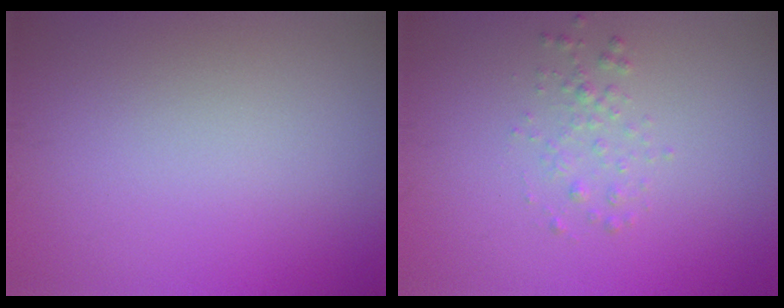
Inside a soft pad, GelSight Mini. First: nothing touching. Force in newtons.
{"total": 1.2, "press": 1.2, "slide": 0.0}